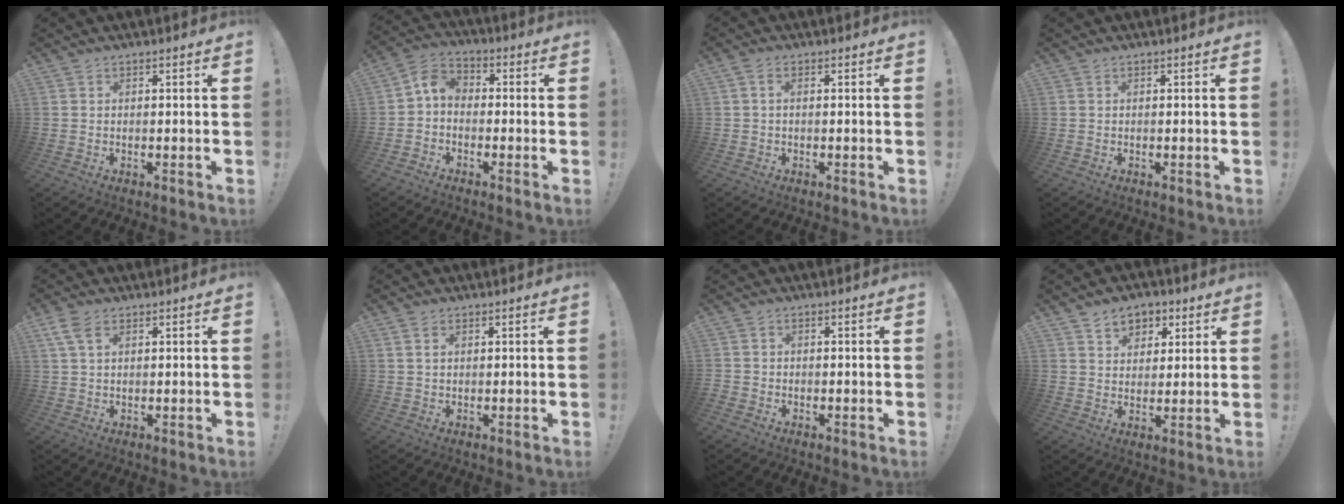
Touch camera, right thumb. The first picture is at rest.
{"total": 6.3, "force": [-1.6, 4.9, 3.7], "torque": [-0.071, 0.018, -0.028]}
{"total": 1.4, "force": [0.0, 0.7, 1.3], "torque": [-0.029, 0.006, 0.001]}
{"total": 0.0}
{"total": 5.1, "force": [2.1, 2.8, 3.7], "torque": [-0.066, 0.000, 0.041]}
{"total": 2.0, "force": [0.8, 1.3, 1.2], "torque": [-0.022, 0.002, 0.015]}
{"total": 1.5, "force": [-0.9, 1.0, 0.4], "torque": [-0.004, 0.005, -0.017]}
{"total": 7.0, "force": [3.9, 5.5, 1.9], "torque": [-0.019, -0.024, 0.074]}